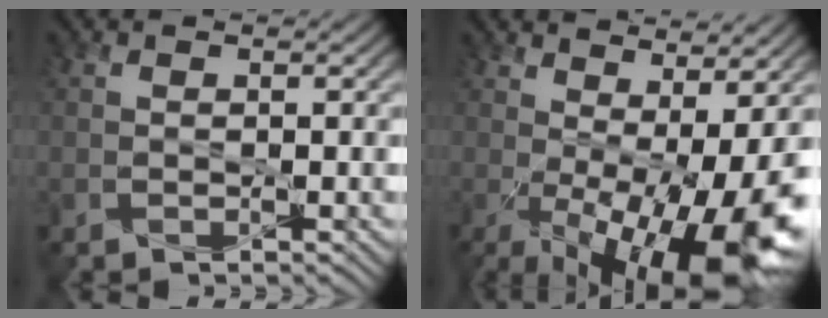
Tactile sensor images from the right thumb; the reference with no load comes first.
{"total": 15.2, "force": [-2.3, 6.1, 13.8], "torque": [-0.208, -0.021, -0.015]}